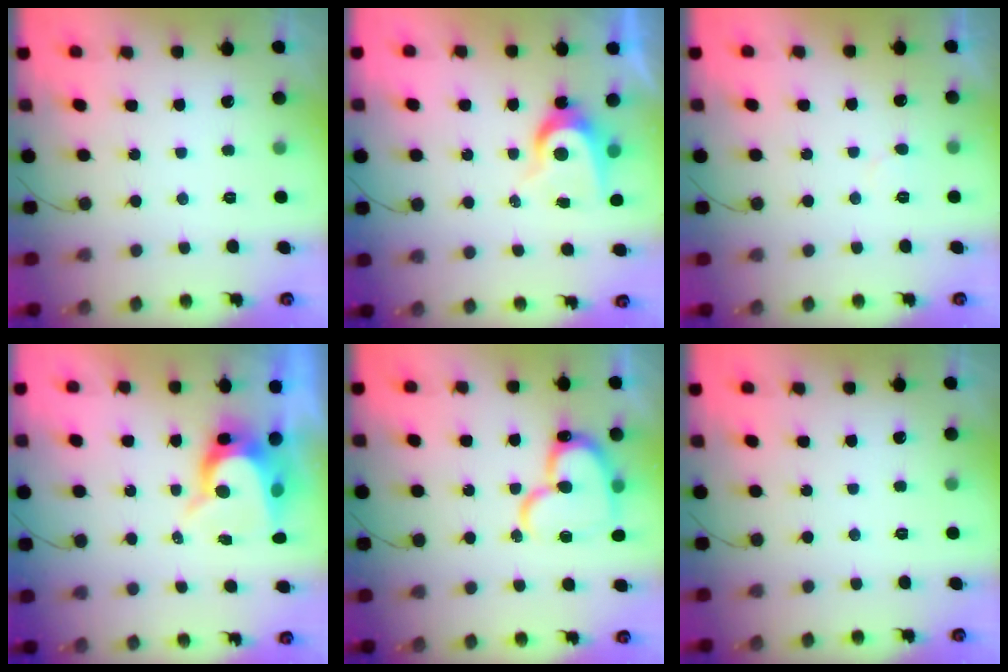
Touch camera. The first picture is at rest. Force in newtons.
{"total": 6.5, "press": 6.5, "slide": 0.1}
{"total": 4.1, "press": 4.1, "slide": 0.2}
{"total": 8.6, "press": 8.5, "slide": 0.5}
{"total": 17.2, "press": 17.1, "slide": 1.7}
{"total": 0.0}